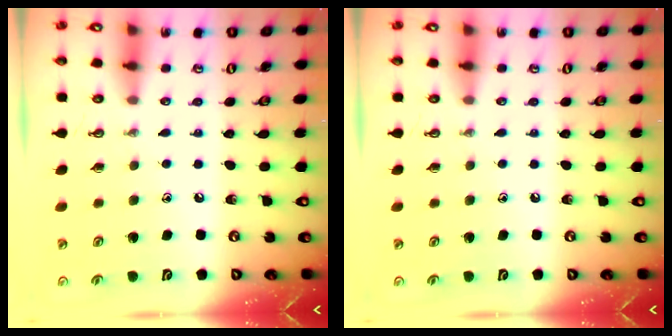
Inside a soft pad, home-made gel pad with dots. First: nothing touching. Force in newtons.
{"total": 0.0}